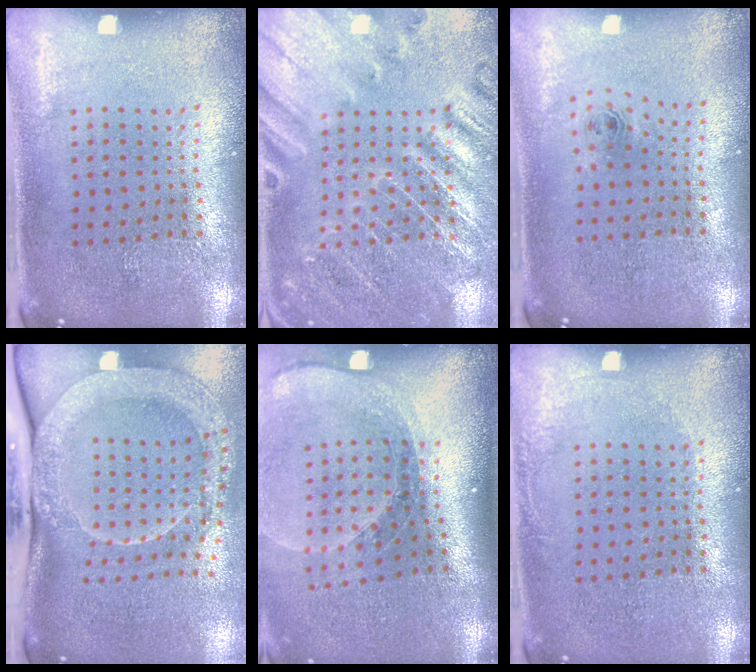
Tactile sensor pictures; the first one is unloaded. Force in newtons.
{"total": 2.8, "press": 2.8, "slide": 0.4}
{"total": 0.7, "press": 0.3, "slide": 0.6}
{"total": 2.4, "press": 2.1, "slide": 1.1}
{"total": 1.8, "press": 1.6, "slide": 0.7}
{"total": 0.7, "press": 0.7, "slide": 0.1}